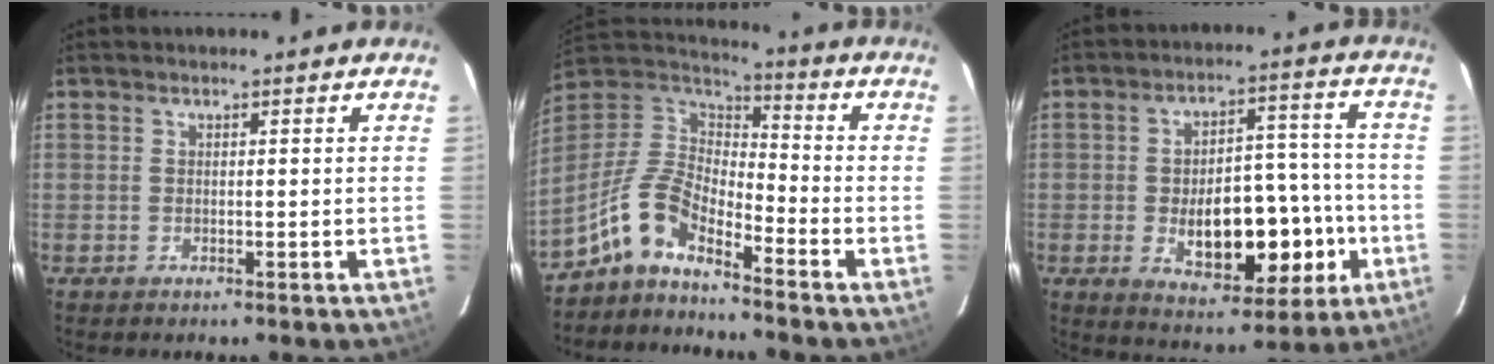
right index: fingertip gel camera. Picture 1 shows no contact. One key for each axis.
{"total": 9.1, "fx": -7.0, "fy": 2.8, "fz": 5.2, "tx": -0.126, "ty": 0.028, "tz": -0.140}
{"total": 14.8, "fx": -3.6, "fy": 7.0, "fz": 12.5, "tx": -0.179, "ty": 0.022, "tz": -0.041}